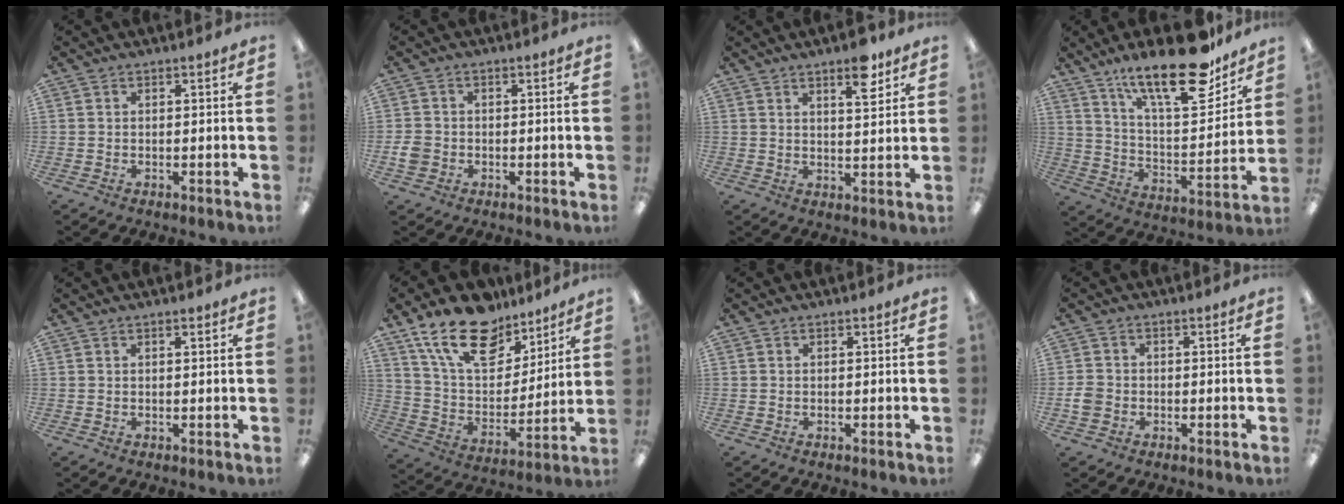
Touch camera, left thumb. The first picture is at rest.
{"total": 3.3, "force": [-0.9, 2.9, 1.4], "torque": [-0.021, 0.008, -0.015]}
{"total": 7.3, "force": [4.9, 2.4, 4.9], "torque": [-0.053, -0.029, 0.075]}
{"total": 22.8, "force": [16.5, 6.8, 14.2], "torque": [-0.224, -0.106, 0.273]}
{"total": 0.8, "force": [0.6, 0.2, 0.4], "torque": [-0.009, 0.001, 0.011]}
{"total": 19.5, "force": [13.6, 9.9, 9.8], "torque": [-0.186, -0.071, 0.246]}
{"total": 0.0}
{"total": 3.1, "force": [-0.9, 2.7, 1.4], "torque": [-0.022, 0.008, -0.017]}